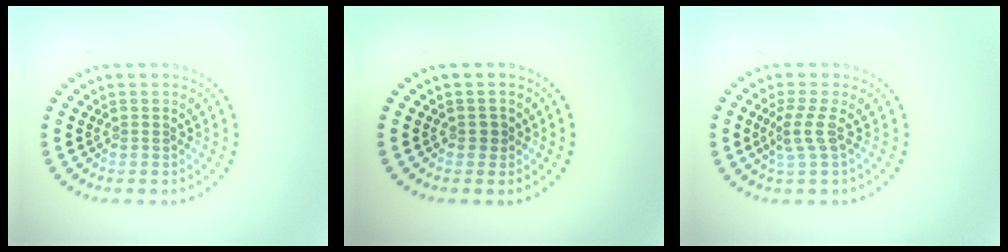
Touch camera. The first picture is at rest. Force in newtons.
{"total": 0.8, "press": 0.7, "slide": 0.4}
{"total": 2.2, "press": 1.5, "slide": 1.6}